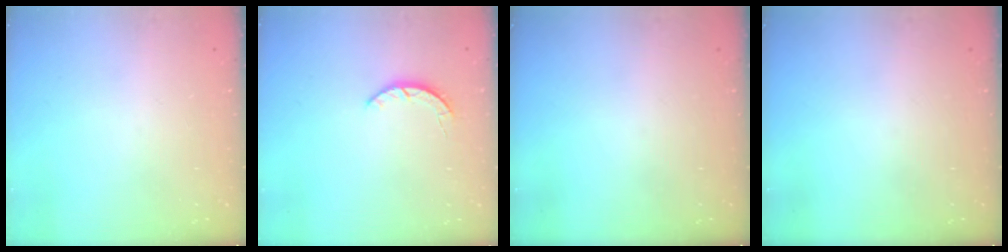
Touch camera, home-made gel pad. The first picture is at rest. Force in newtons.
{"total": 2.2, "press": 2.2, "slide": 0.4}
{"total": 0.0}
{"total": 0.0}